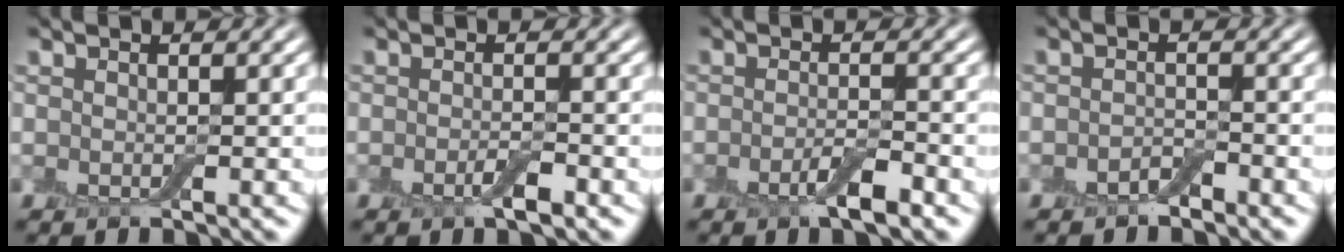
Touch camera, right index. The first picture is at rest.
{"total": 1.7, "force": [-0.8, 0.4, 1.4], "torque": [-0.025, -0.004, -0.017]}
{"total": 2.6, "force": [-1.3, 0.6, 2.1], "torque": [-0.037, 0.000, -0.027]}
{"total": 1.3, "force": [-0.9, 0.5, 0.7], "torque": [-0.012, 0.002, -0.018]}